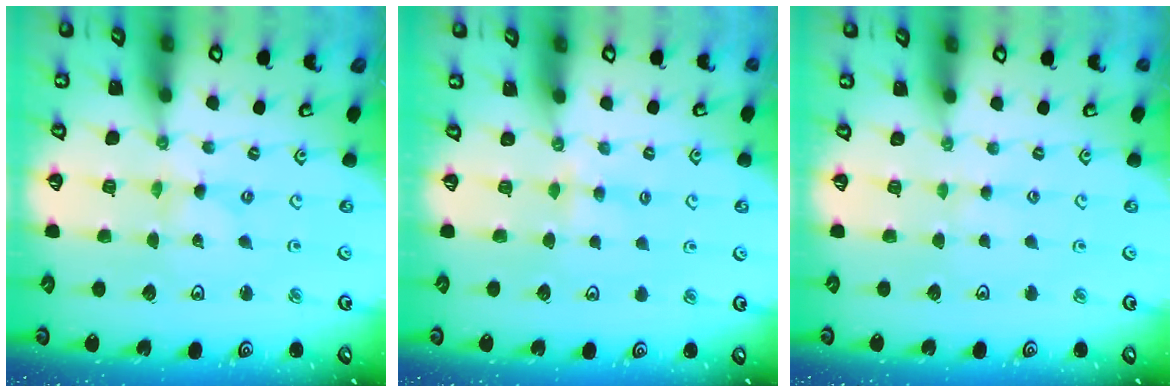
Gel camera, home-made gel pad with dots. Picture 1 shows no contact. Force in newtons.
{"total": 2.8, "press": 2.8, "slide": 0.4}
{"total": 2.1, "press": 2.1, "slide": 0.3}